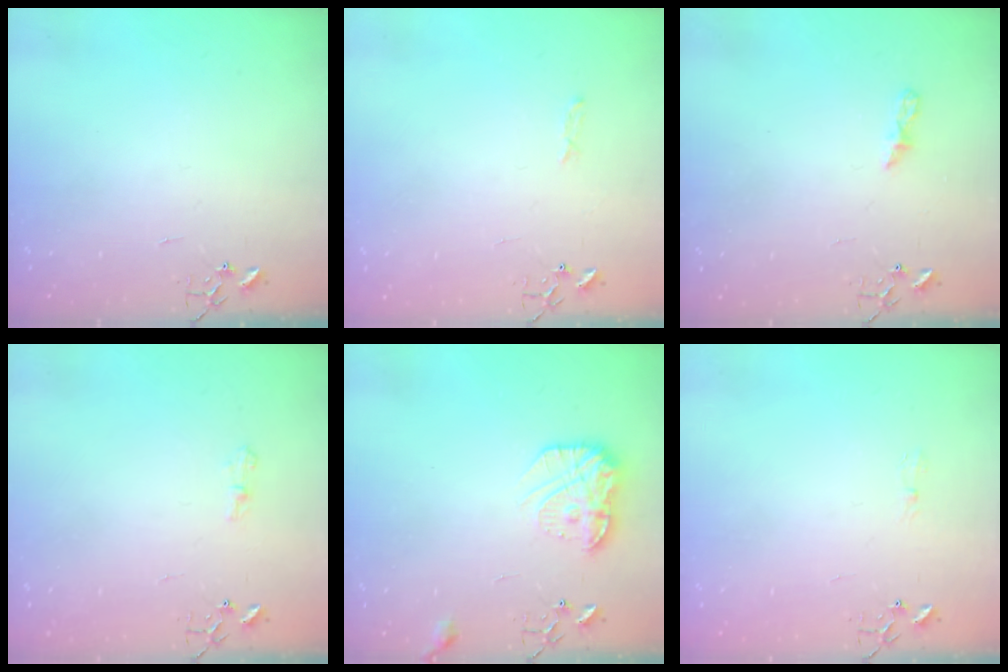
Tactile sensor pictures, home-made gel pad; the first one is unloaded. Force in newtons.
{"total": 3.3, "press": 3.3, "slide": 0.4}
{"total": 5.3, "press": 5.3, "slide": 0.6}
{"total": 6.1, "press": 6.1, "slide": 0.6}
{"total": 14.1, "press": 14.1, "slide": 0.8}
{"total": 5.5, "press": 5.4, "slide": 0.6}